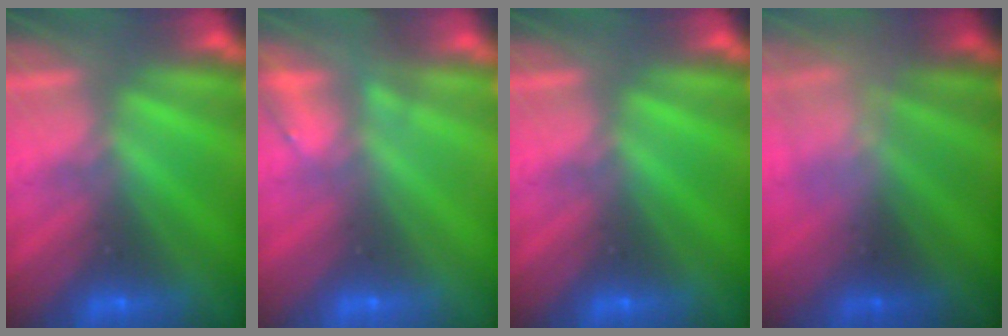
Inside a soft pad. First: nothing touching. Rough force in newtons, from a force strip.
{"total": 2.3}
{"total": 0.0}
{"total": 2.2}